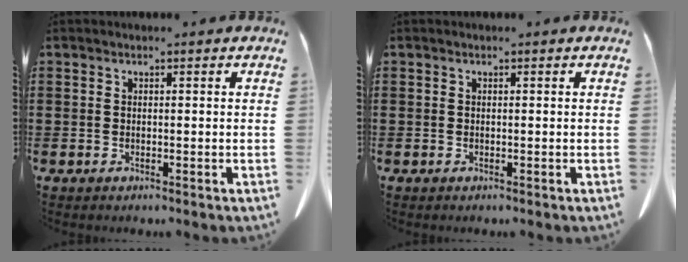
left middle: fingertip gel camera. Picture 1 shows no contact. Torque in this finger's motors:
{"motor_torque": [-0.54, -1.59, 0.04, 0.01]}